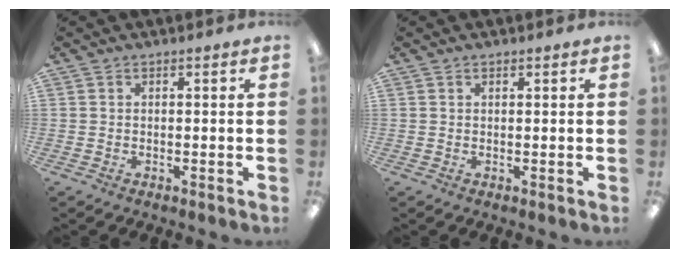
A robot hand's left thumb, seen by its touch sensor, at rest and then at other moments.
{"total": 0.8, "force": [0.6, 0.3, 0.4], "torque": [-0.010, 0.002, 0.010]}